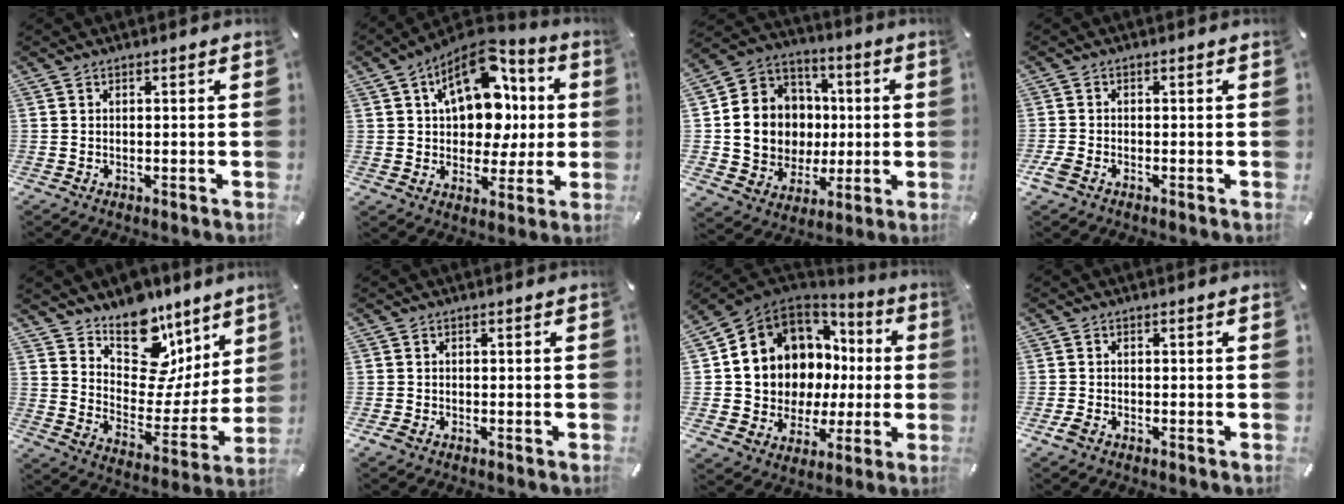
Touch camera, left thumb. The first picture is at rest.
{"total": 16.2, "force": [5.2, 11.6, 10.0], "torque": [-0.154, -0.026, 0.098]}
{"total": 13.9, "force": [0.1, 13.5, 3.4], "torque": [-0.069, -0.010, 0.025]}
{"total": 2.1, "force": [-1.4, 1.3, 1.1], "torque": [-0.029, -0.001, -0.029]}
{"total": 16.5, "force": [11.4, 10.1, 6.4], "torque": [-0.085, -0.108, 0.202]}
{"total": 1.1, "force": [-0.7, 0.8, 0.3], "torque": [-0.003, 0.003, -0.015]}
{"total": 10.2, "force": [3.8, 9.2, 2.2], "torque": [-0.060, -0.068, 0.088]}
{"total": 1.6, "force": [-0.9, 1.1, 0.7], "torque": [-0.010, 0.004, -0.019]}